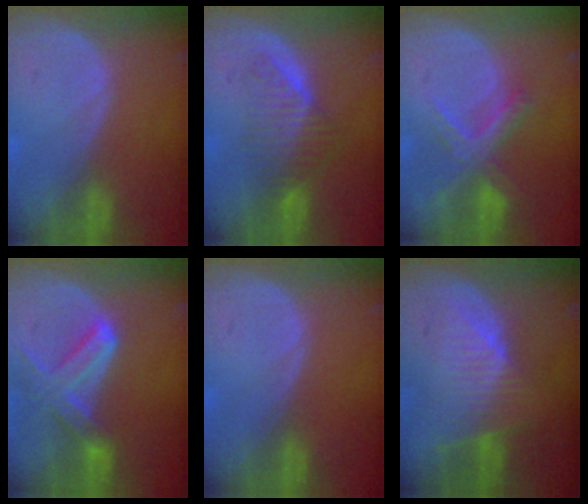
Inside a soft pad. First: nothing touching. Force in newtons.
{"total": 6.5, "press": 5.5, "slide": 3.4}
{"total": 7.0, "press": 6.1, "slide": 3.4}
{"total": 7.4, "press": 6.7, "slide": 3.2}
{"total": 0.0}
{"total": 8.1, "press": 7.1, "slide": 3.9}